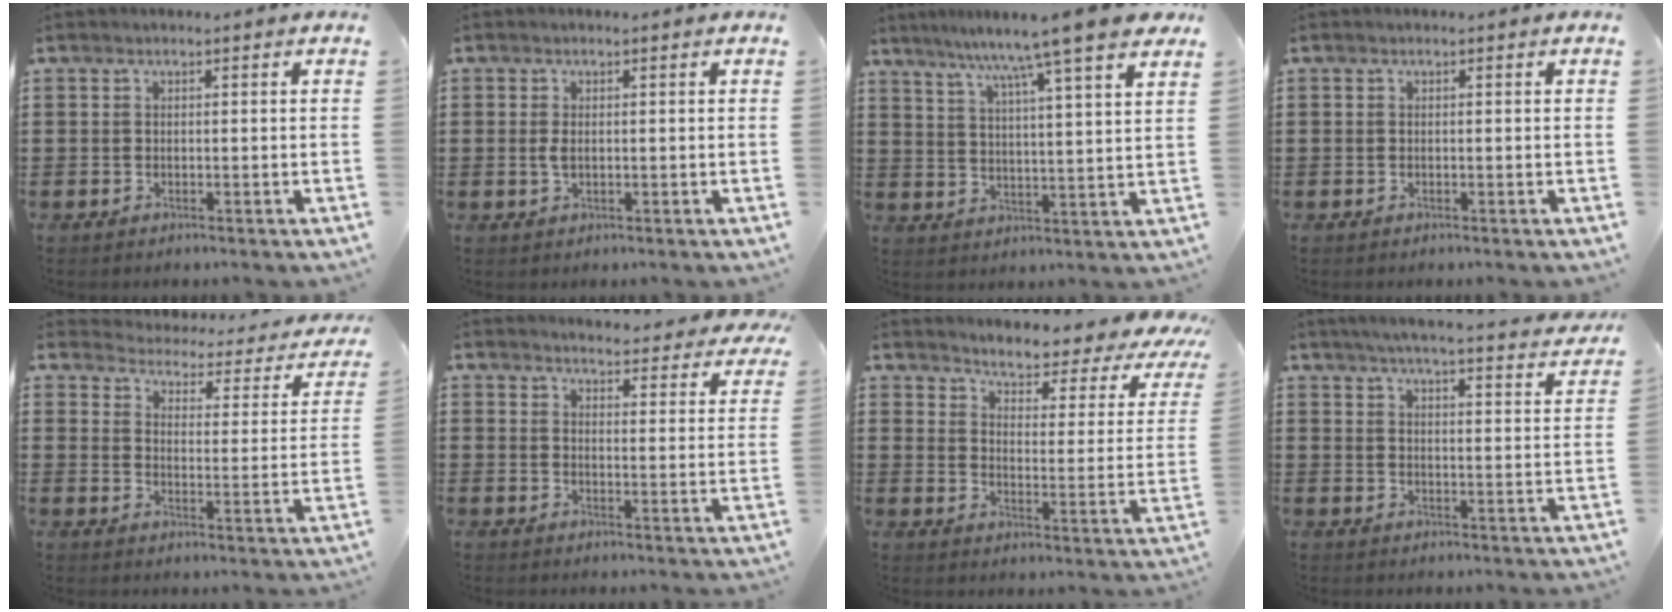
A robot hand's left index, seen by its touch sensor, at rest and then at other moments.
{"total": 1.7, "force": [0.0, 0.8, 1.5], "torque": [-0.037, 0.000, -0.003]}
{"total": 9.2, "force": [7.7, -1.2, 4.9], "torque": [-0.107, -0.047, 0.120]}
{"total": 0.0}
{"total": 2.3, "force": [2.2, 0.6, 0.1], "torque": [-0.025, -0.025, 0.028]}
{"total": 4.0, "force": [4.0, -0.2, 0.5], "torque": [-0.022, -0.029, 0.068]}
{"total": 3.7, "force": [3.4, 0.2, 1.5], "torque": [-0.043, -0.036, 0.045]}
{"total": 4.6, "force": [4.3, -0.3, 1.6], "torque": [-0.049, -0.026, 0.071]}